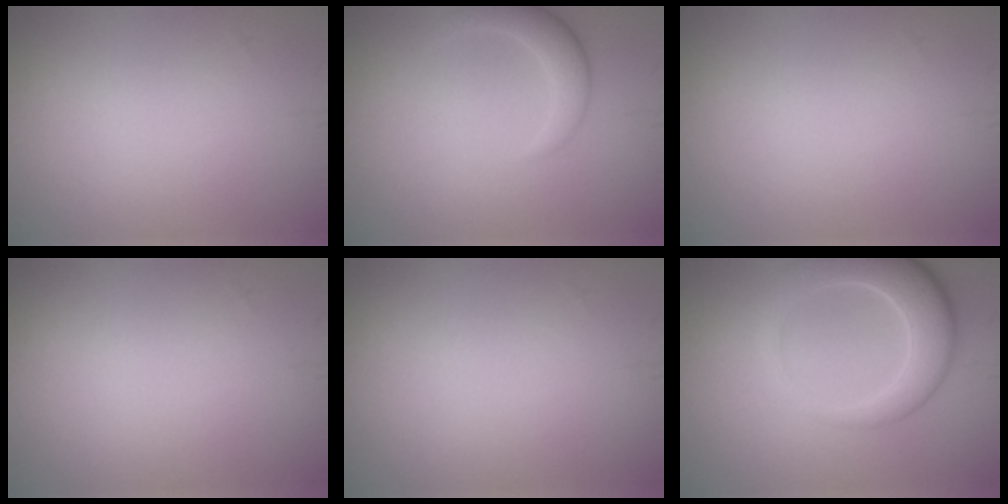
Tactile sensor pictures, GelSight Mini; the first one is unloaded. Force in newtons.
{"total": 2.2, "press": 2.2, "slide": 0.2}
{"total": 0.0}
{"total": 0.0}
{"total": 0.0}
{"total": 5.6, "press": 5.6, "slide": 0.3}